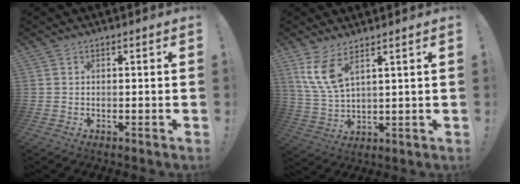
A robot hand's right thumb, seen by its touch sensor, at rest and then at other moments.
{"total": 9.0, "force": [5.3, 3.1, 6.6], "torque": [-0.135, -0.025, 0.102]}